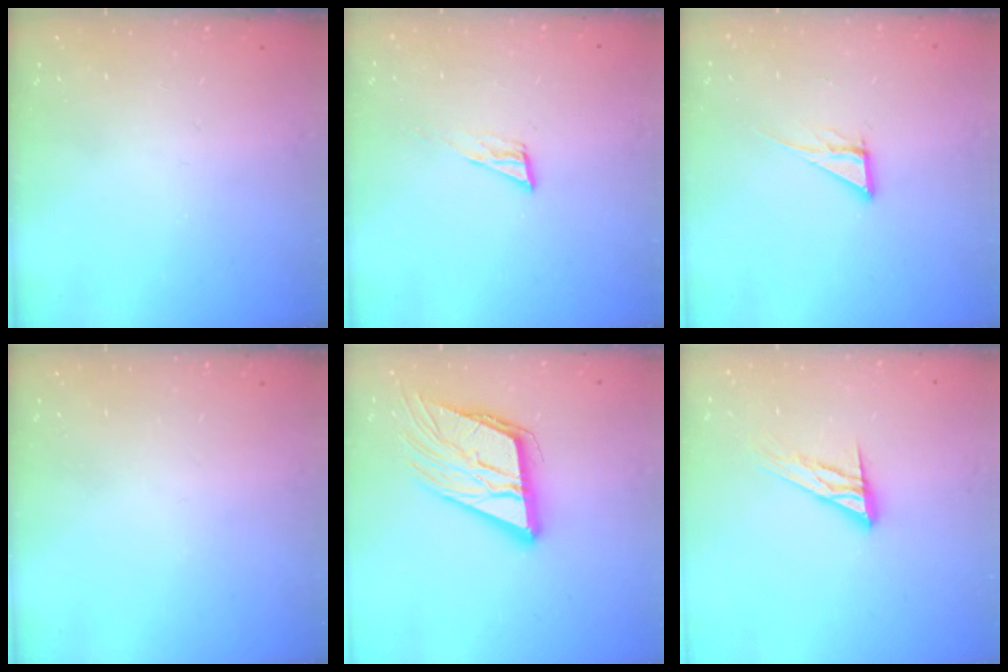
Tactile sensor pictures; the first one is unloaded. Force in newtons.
{"total": 5.9, "press": 5.8, "slide": 0.7}
{"total": 6.1, "press": 6.1, "slide": 0.3}
{"total": 0.0}
{"total": 16.2, "press": 15.9, "slide": 2.9}
{"total": 12.0, "press": 12.0, "slide": 1.0}